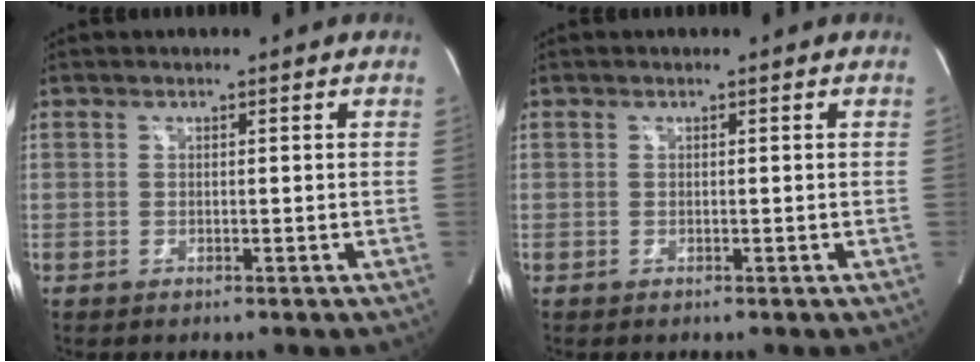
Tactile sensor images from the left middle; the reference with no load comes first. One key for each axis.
{"total": 0.0}